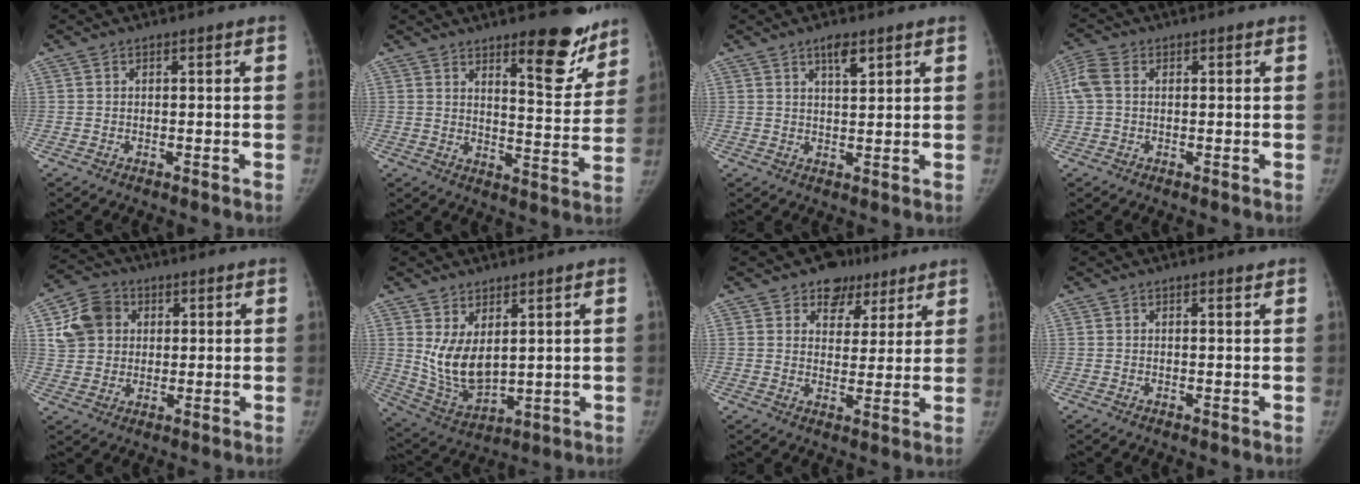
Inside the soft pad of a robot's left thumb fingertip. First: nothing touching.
{"total": 12.9, "force": [9.0, 4.0, 8.4], "torque": [-0.067, -0.068, 0.128]}
{"total": 3.9, "force": [2.5, 1.2, 2.8], "torque": [-0.040, -0.013, 0.044]}
{"total": 4.6, "force": [0.9, 3.1, 3.3], "torque": [-0.096, 0.017, 0.016]}
{"total": 9.4, "force": [2.8, 7.9, 4.2], "torque": [-0.052, 0.001, 0.050]}
{"total": 9.7, "force": [2.8, 5.5, 7.5], "torque": [-0.124, -0.030, 0.075]}
{"total": 7.7, "force": [5.1, 5.5, 1.4], "torque": [0.023, -0.021, 0.075]}
{"total": 0.9, "force": [0.7, 0.1, 0.5], "torque": [-0.007, -0.005, 0.012]}